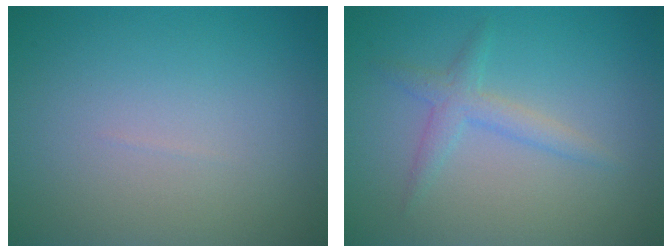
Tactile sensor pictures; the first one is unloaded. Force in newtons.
{"total": 1.9, "press": 1.9, "slide": 0.1}